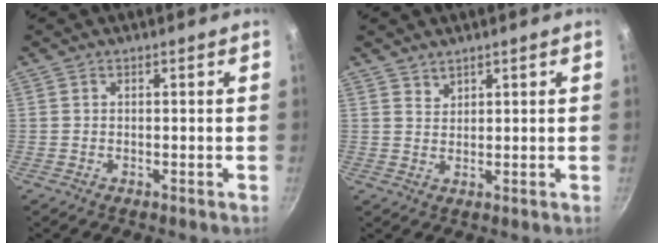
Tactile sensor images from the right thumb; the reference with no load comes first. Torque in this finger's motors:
{"motor_torque": [-0.40, 0.71, 0.16, 0.77, -0.02]}